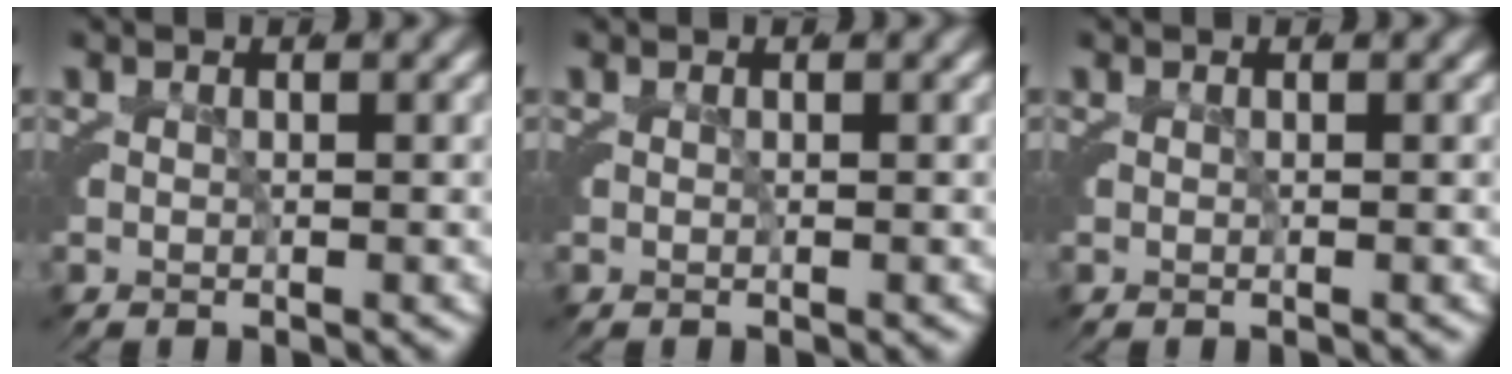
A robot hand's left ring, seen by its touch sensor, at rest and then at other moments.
{"total": 0.0}
{"total": 0.0}